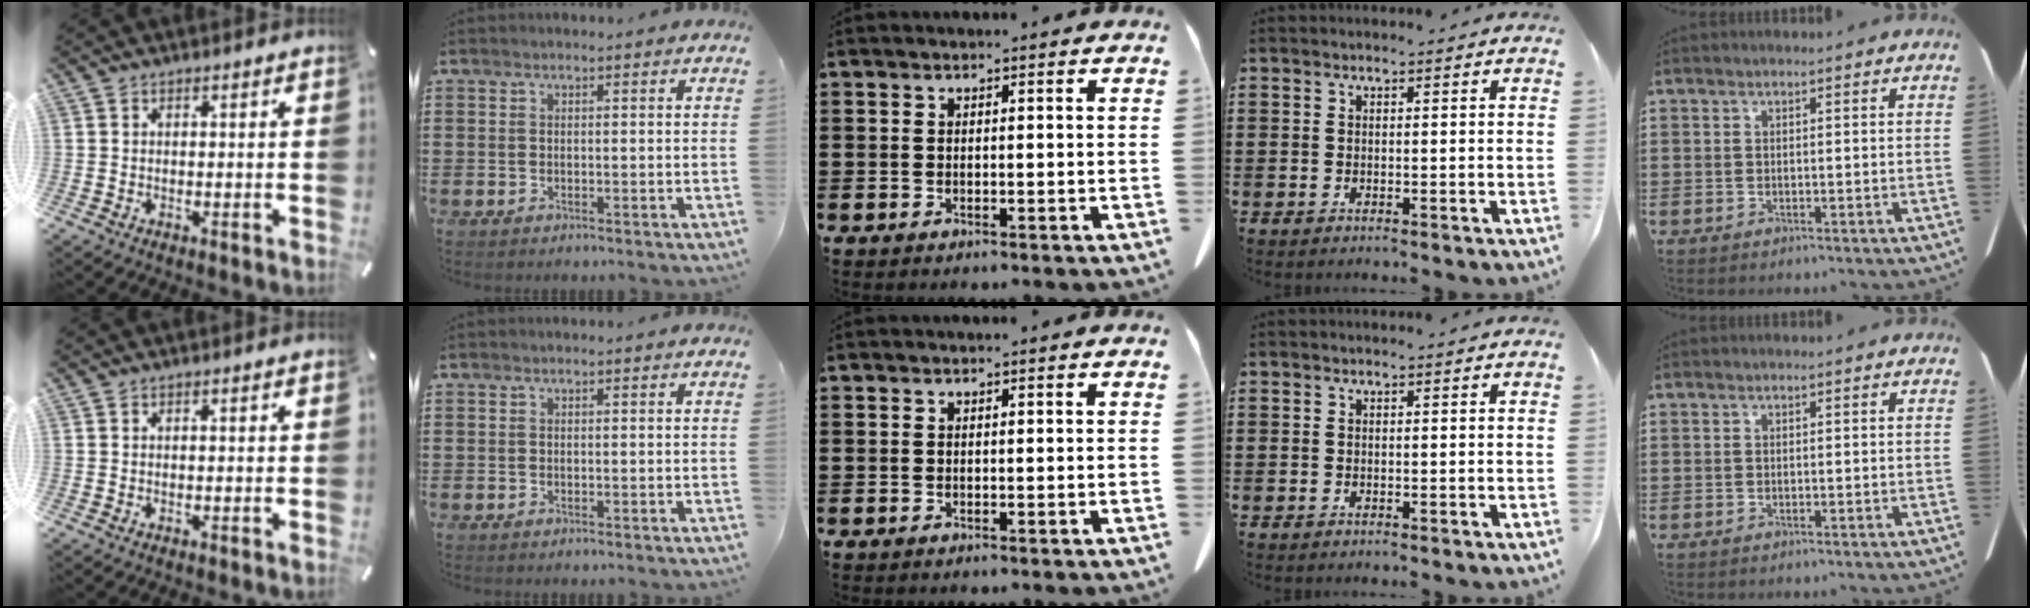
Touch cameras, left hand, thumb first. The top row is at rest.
{}